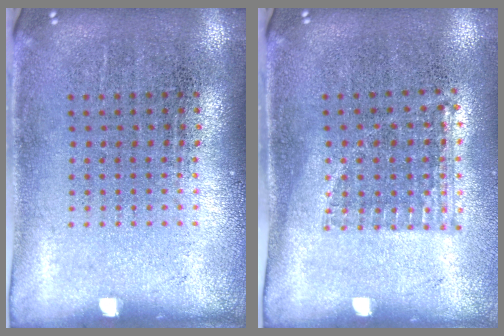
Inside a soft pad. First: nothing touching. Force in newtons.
{"total": 1.0, "press": 0.9, "slide": 0.5}